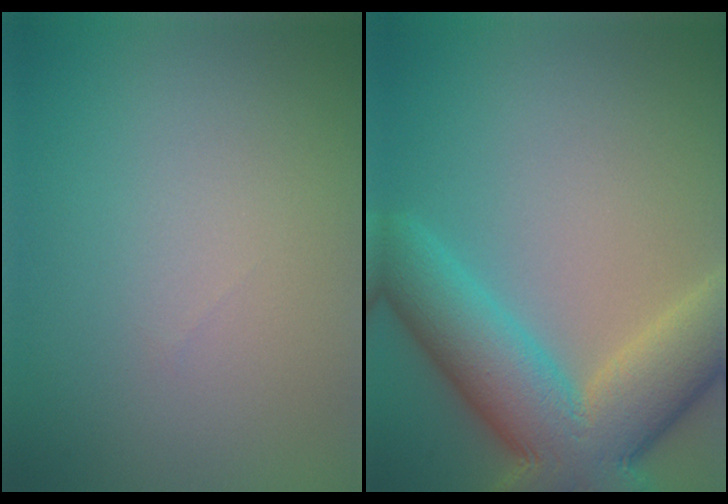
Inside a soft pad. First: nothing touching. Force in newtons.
{"total": 11.3, "press": 11.3, "slide": 0.6}